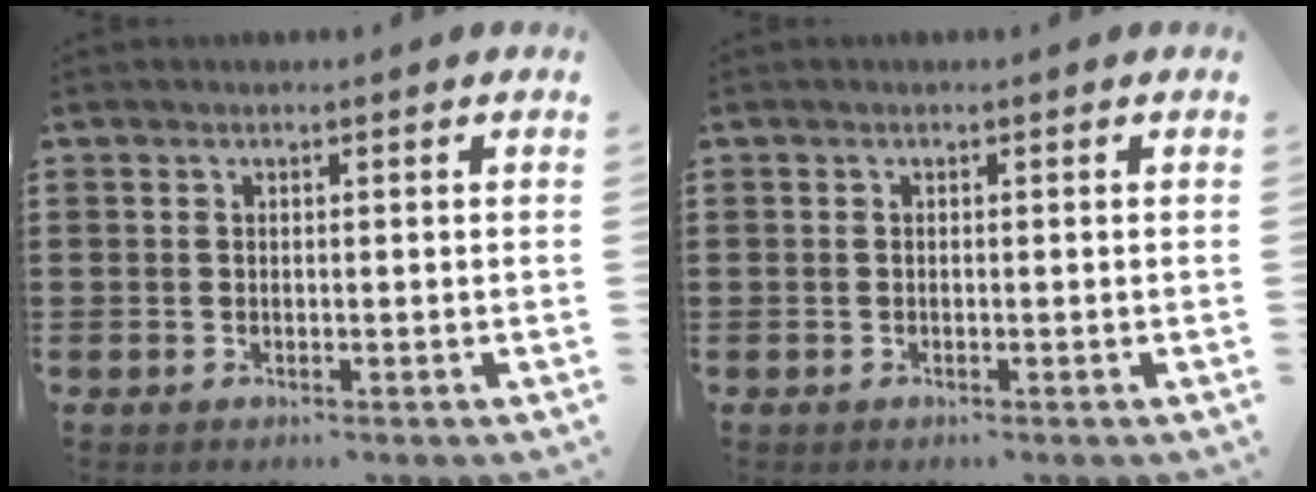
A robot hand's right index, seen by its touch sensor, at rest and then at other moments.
{"total": 0.0}